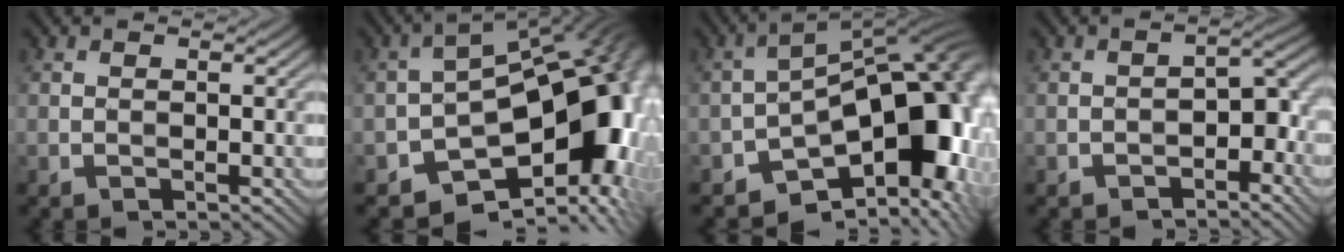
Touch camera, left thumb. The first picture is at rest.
{"total": 16.4, "force": [-6.4, 9.8, 11.5], "torque": [-0.149, -0.029, -0.096]}
{"total": 15.7, "force": [-6.3, 8.2, 11.8], "torque": [-0.143, -0.009, -0.106]}
{"total": 4.6, "force": [-2.5, 2.5, 2.9], "torque": [-0.028, 0.009, -0.042]}